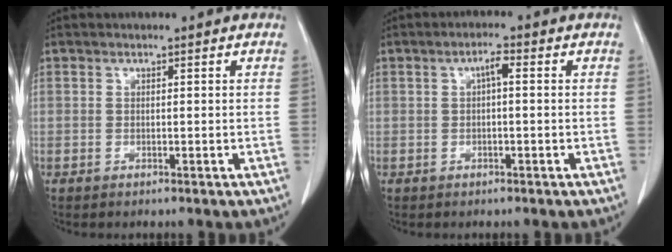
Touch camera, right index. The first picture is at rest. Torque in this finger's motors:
{"motor_torque": [0.28, -0.05, 0.13, 0.04]}